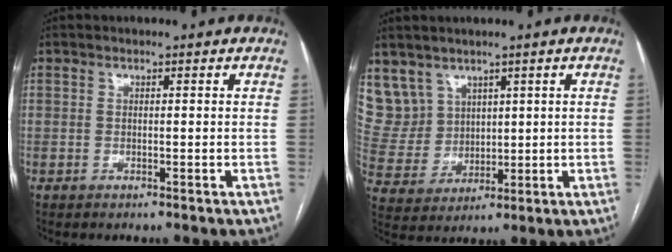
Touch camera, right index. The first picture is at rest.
{"total": 9.1, "force": [5.4, 7.2, 0.9], "torque": [-0.034, 0.035, 0.131]}